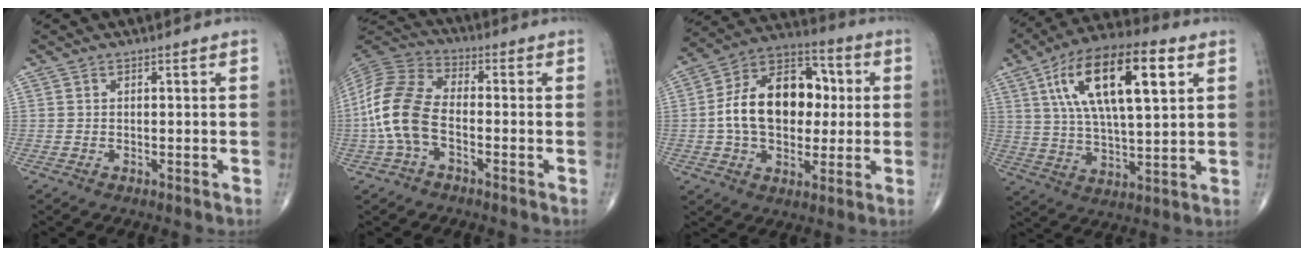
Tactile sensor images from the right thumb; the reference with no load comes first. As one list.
[{"total": 12.9, "force": [-2.8, 7.2, 10.4], "torque": [-0.228, 0.034, -0.062]}, {"total": 19.1, "force": [0.9, 12.8, 14.2], "torque": [-0.202, 0.029, 0.011]}, {"total": 20.8, "force": [7.4, 8.0, 17.7], "torque": [-0.302, 0.000, 0.122]}]